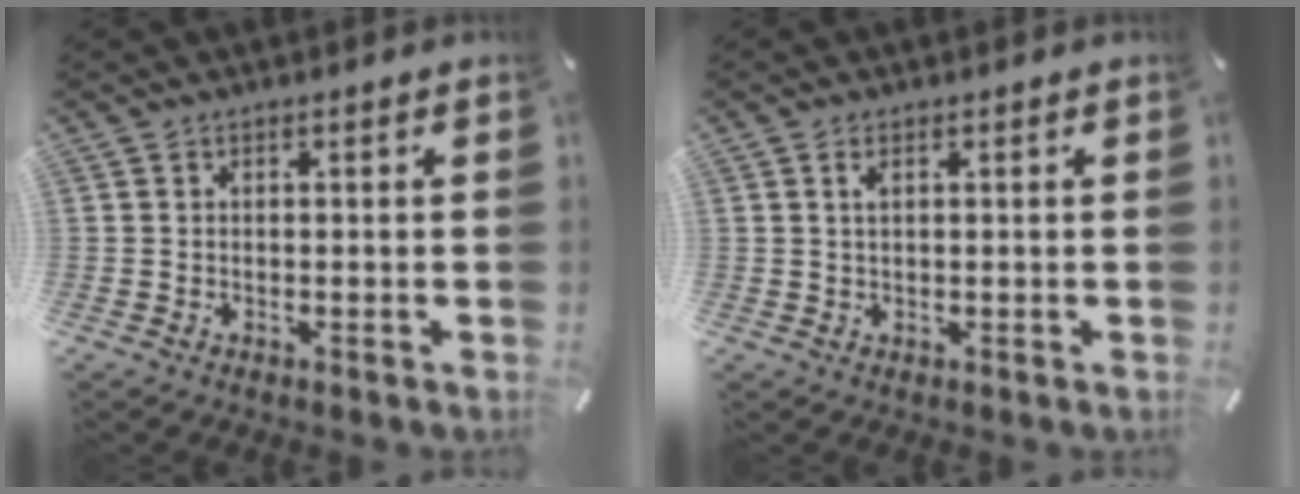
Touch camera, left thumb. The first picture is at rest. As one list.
[{"total": 1.4, "force": [0.5, 0.7, 1.1], "torque": [-0.024, 0.003, 0.008]}]